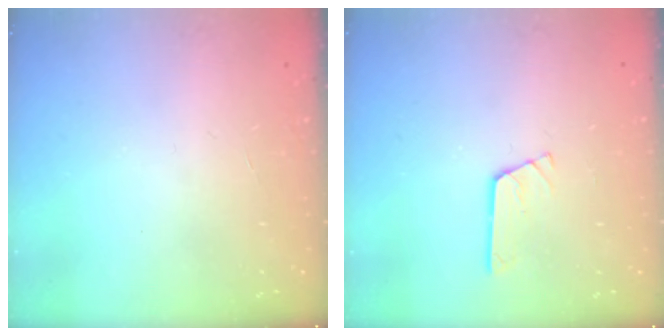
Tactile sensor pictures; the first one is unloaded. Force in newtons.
{"total": 2.6, "press": 2.6, "slide": 0.3}